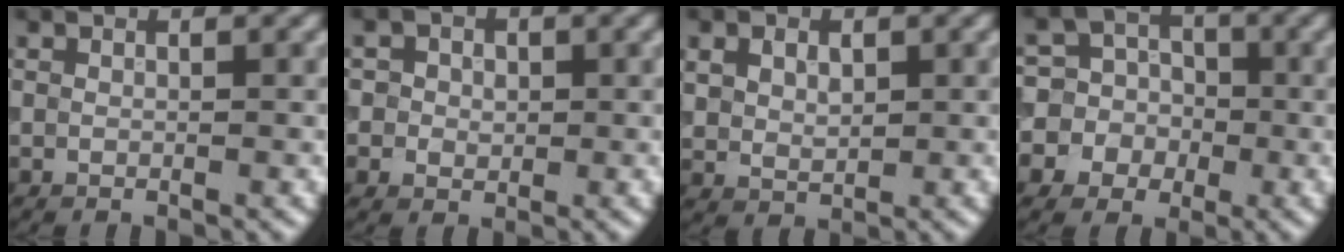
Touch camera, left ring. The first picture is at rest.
{"total": 3.3, "force": [0.9, 3.0, 1.2], "torque": [-0.011, 0.006, 0.006]}
{"total": 2.6, "force": [0.8, 1.9, 1.5], "torque": [-0.033, -0.001, 0.017]}
{"total": 9.4, "force": [-0.9, 9.1, 1.8], "torque": [-0.055, 0.025, -0.042]}